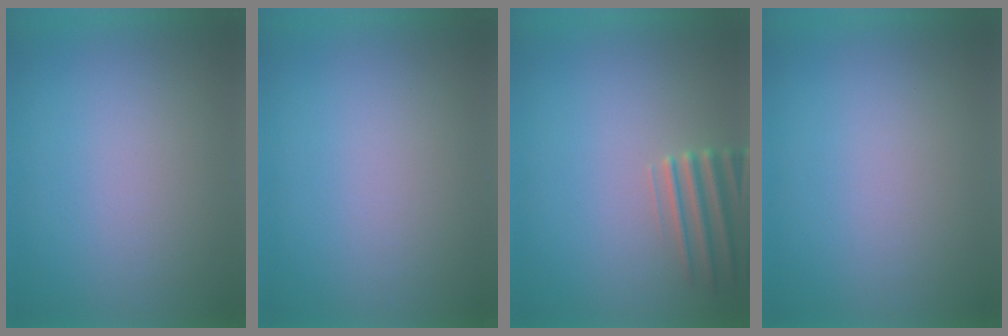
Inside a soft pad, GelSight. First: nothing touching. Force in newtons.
{"total": 0.0}
{"total": 2.8}
{"total": 0.0}